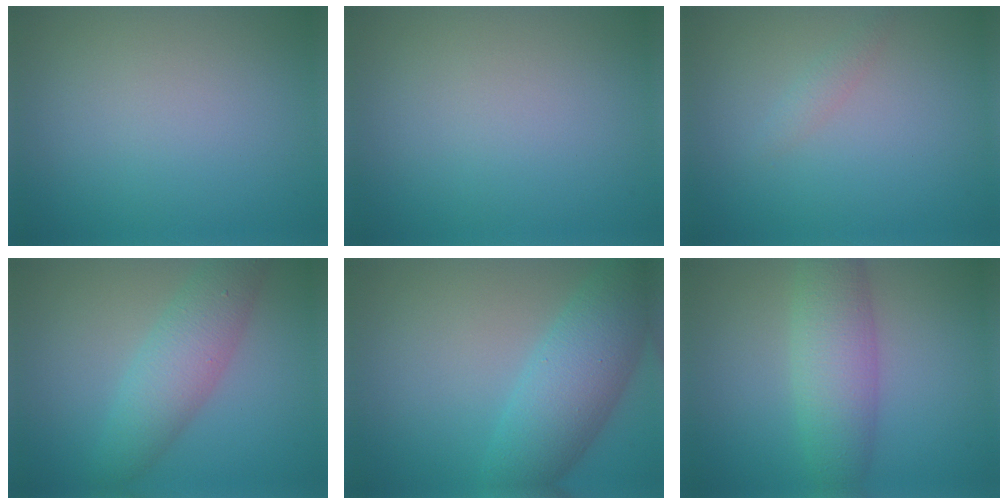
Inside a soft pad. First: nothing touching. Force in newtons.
{"total": 0.0}
{"total": 0.9, "press": 0.9, "slide": 0.0}
{"total": 4.7, "press": 4.7, "slide": 0.1}
{"total": 6.9, "press": 6.9, "slide": 0.1}
{"total": 3.9, "press": 3.9, "slide": 0.2}